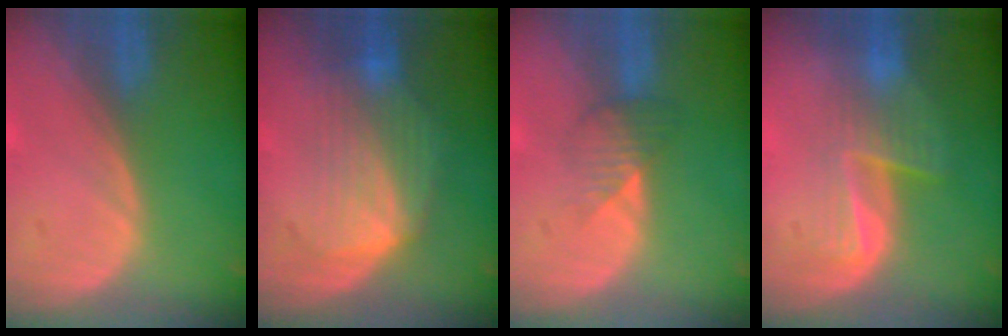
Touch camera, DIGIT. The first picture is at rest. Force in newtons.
{"total": 7.3, "press": 7.2, "slide": 1.4}
{"total": 3.4, "press": 3.1, "slide": 1.5}
{"total": 6.7, "press": 5.5, "slide": 3.8}